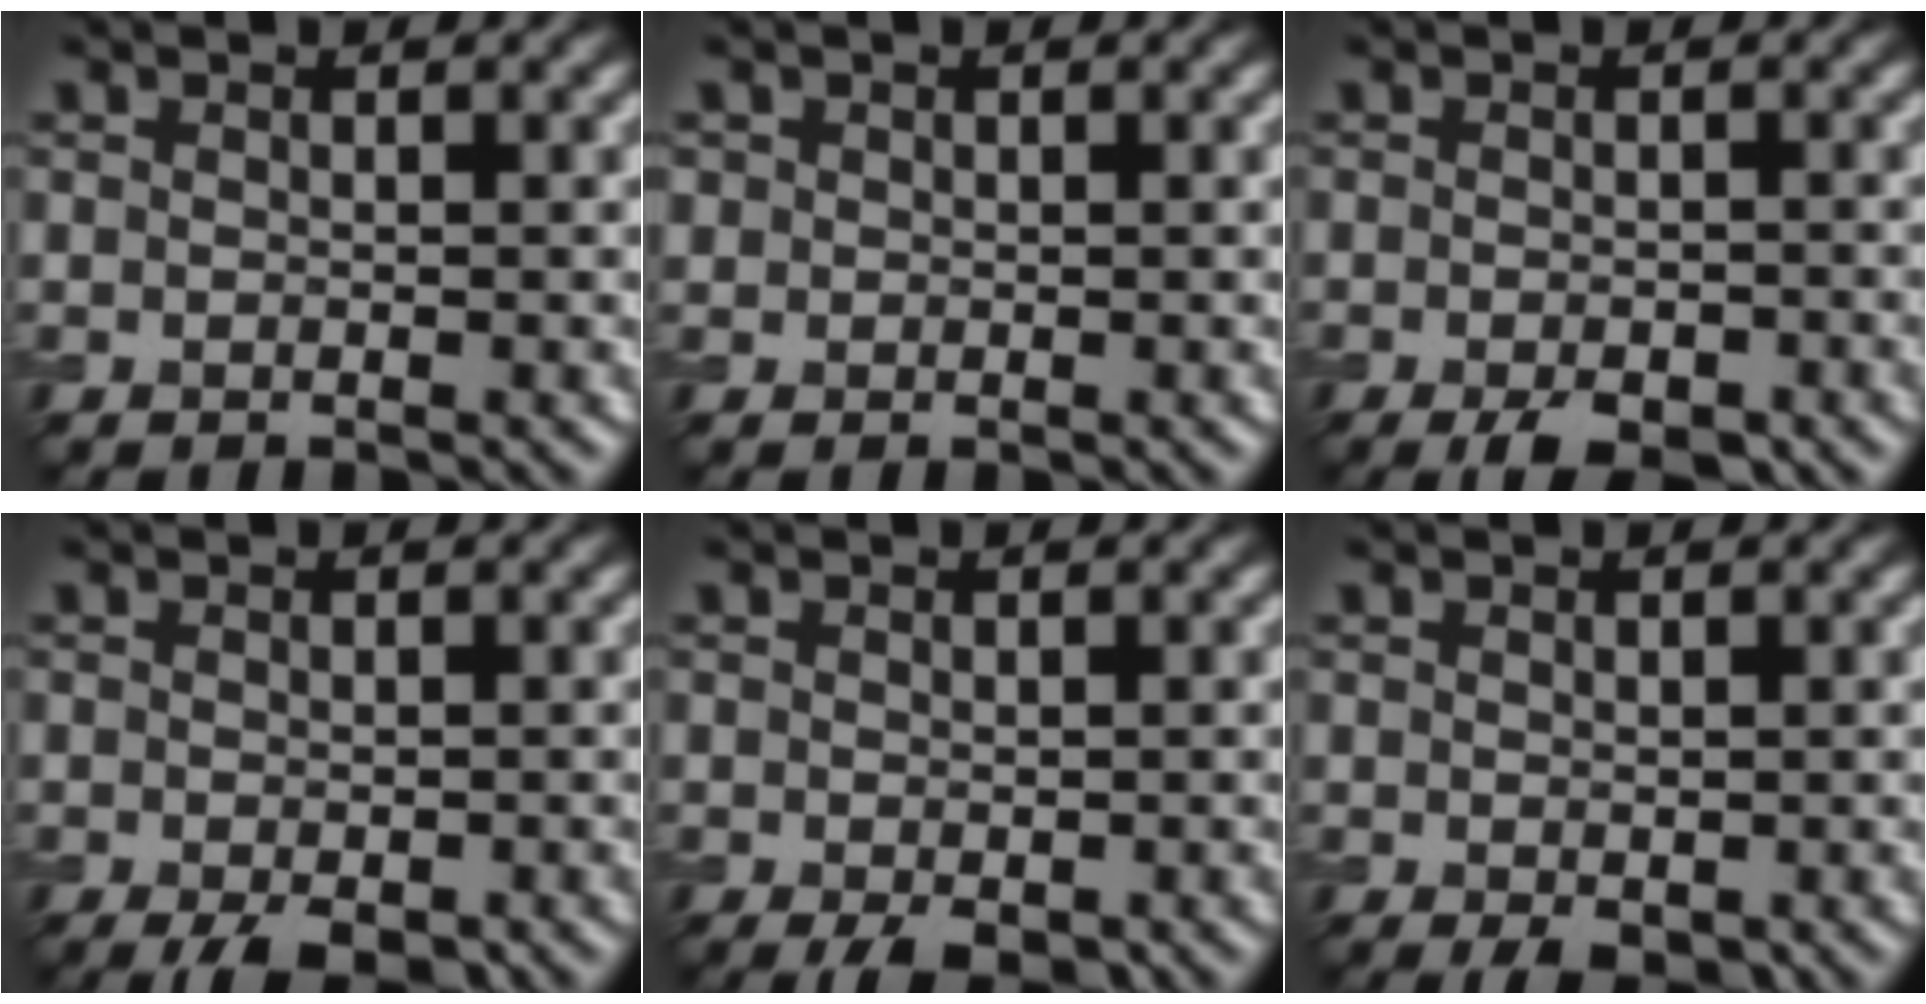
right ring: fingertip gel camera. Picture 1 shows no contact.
{"total": 0.7, "force": [0.2, 0.7, 0.2], "torque": [0.002, 0.001, 0.001]}
{"total": 3.7, "force": [-2.3, 1.4, 2.5], "torque": [-0.037, -0.006, -0.034]}
{"total": 3.7, "force": [-2.1, 1.4, 2.7], "torque": [-0.042, -0.007, -0.028]}
{"total": 2.6, "force": [-1.2, 1.2, 2.0], "torque": [-0.037, -0.011, -0.015]}
{"total": 1.8, "force": [-0.6, 1.0, 1.3], "torque": [-0.026, -0.009, -0.006]}